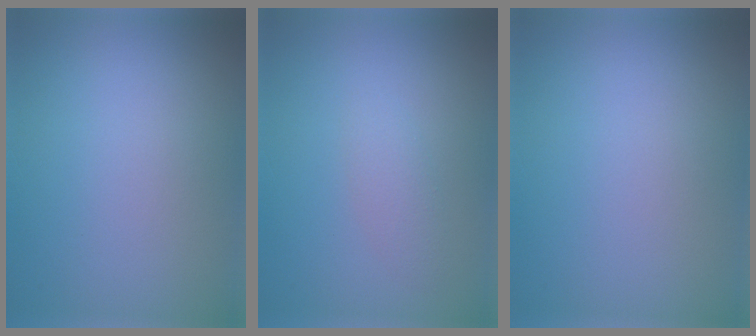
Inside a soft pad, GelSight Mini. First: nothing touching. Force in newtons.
{"total": 1.3, "press": 1.3, "slide": 0.0}
{"total": 0.0}